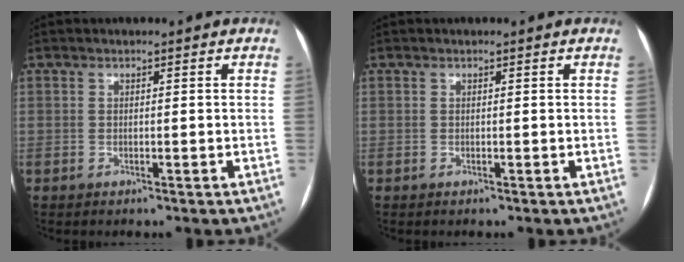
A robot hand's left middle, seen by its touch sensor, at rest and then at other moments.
{"total": 0.0}